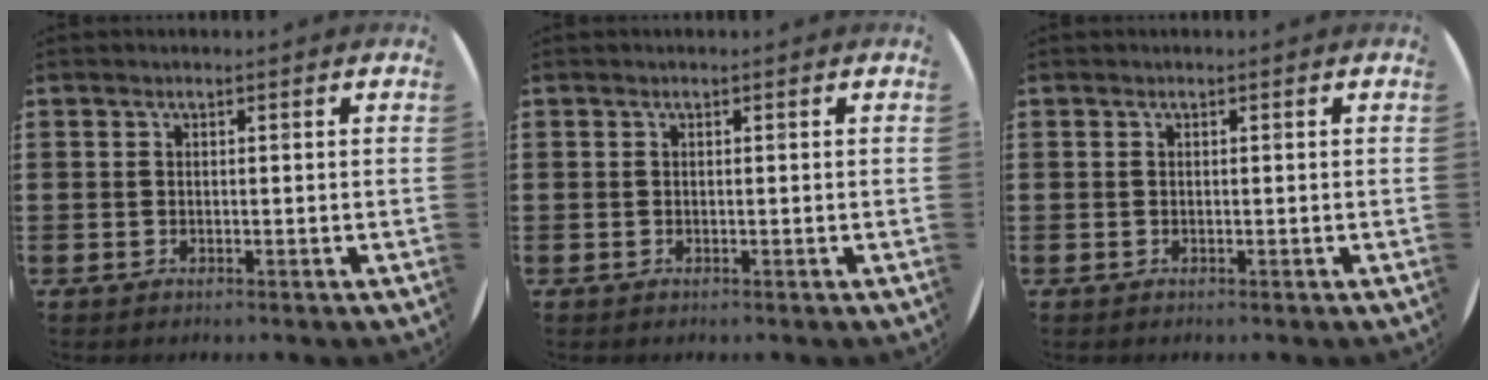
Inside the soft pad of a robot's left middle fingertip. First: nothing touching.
{"total": 0.0}
{"total": 0.0}